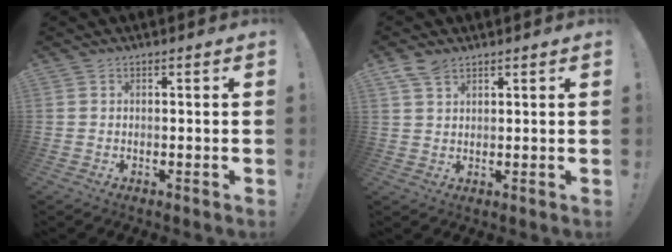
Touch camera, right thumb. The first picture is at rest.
{"total": 4.5, "force": [3.2, 2.1, 2.3], "torque": [-0.047, -0.013, 0.061]}